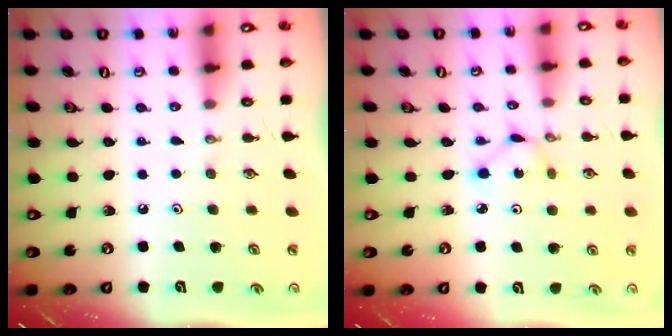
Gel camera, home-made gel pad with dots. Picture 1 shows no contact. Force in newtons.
{"total": 1.6, "press": 1.6, "slide": 0.2}